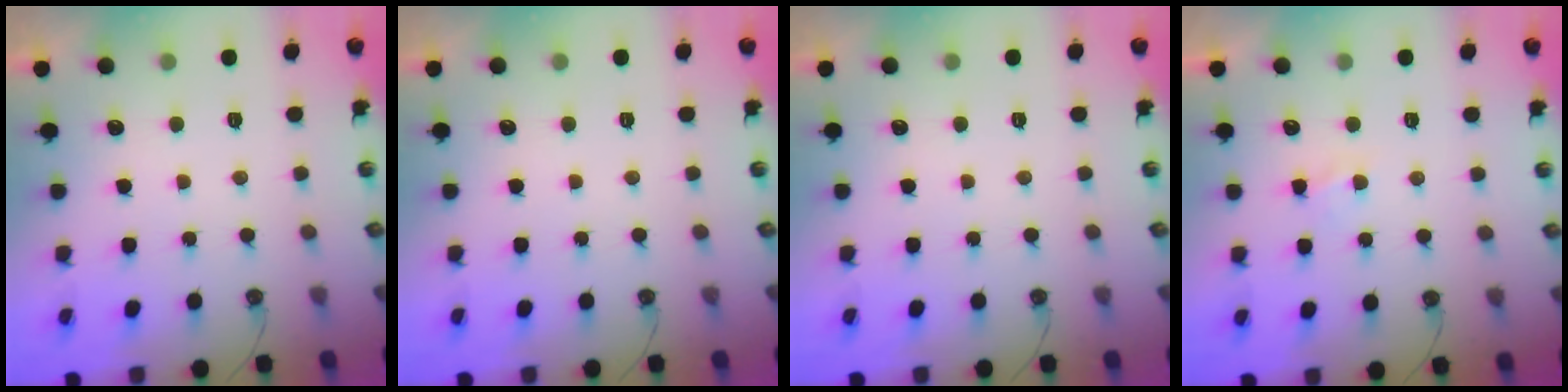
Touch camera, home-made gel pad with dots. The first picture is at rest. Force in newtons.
{"total": 0.0}
{"total": 0.0}
{"total": 2.3, "press": 2.3, "slide": 0.4}